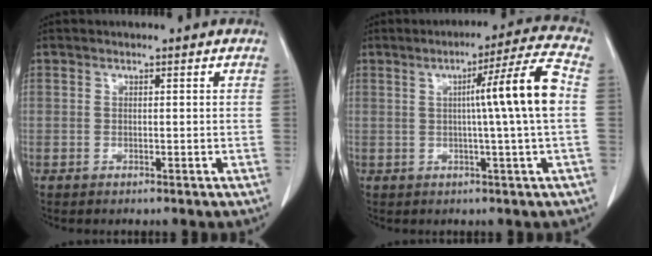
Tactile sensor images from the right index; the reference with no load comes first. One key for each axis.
{"total": 10.2, "fx": 0.8, "fy": -1.9, "fz": 10.0, "tx": -0.146, "ty": 0.007, "tz": 0.012}